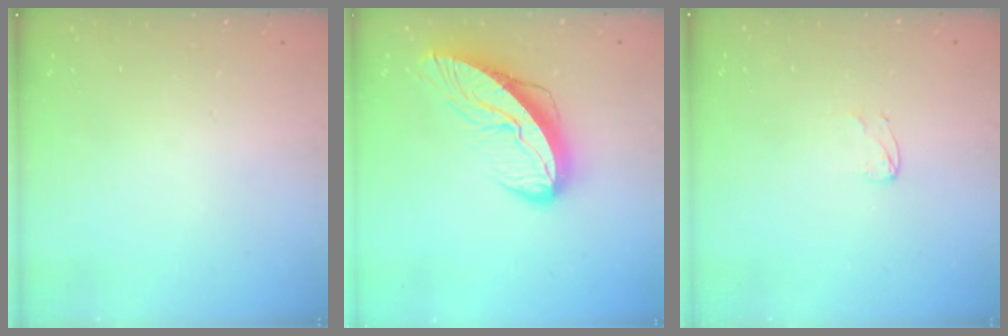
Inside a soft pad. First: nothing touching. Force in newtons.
{"total": 11.9, "press": 11.8, "slide": 1.3}
{"total": 3.1, "press": 3.1, "slide": 0.3}